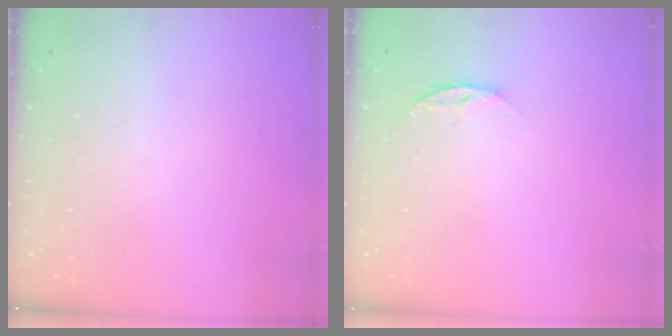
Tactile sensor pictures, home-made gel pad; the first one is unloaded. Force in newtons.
{"total": 4.4, "press": 4.4, "slide": 0.5}